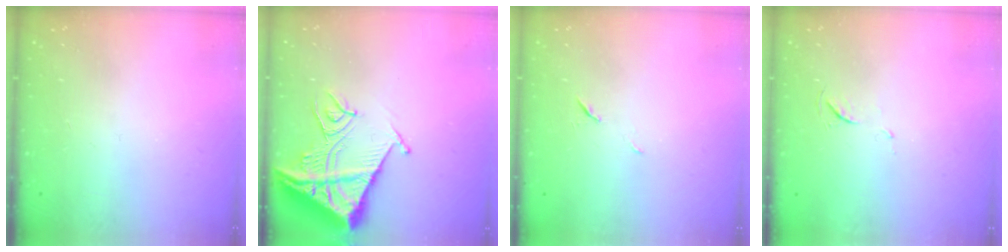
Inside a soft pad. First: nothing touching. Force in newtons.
{"total": 14.1, "press": 14.0, "slide": 1.6}
{"total": 3.8, "press": 3.4, "slide": 1.7}
{"total": 4.1, "press": 4.1, "slide": 0.6}